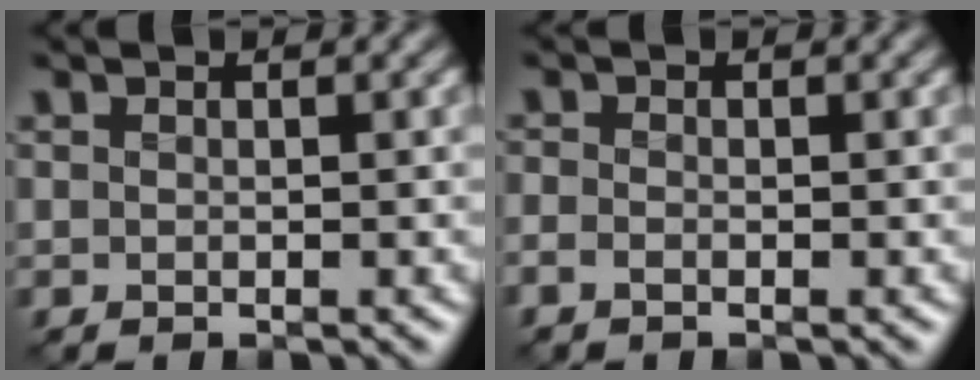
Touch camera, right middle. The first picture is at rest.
{"total": 1.5, "force": [-0.9, 0.8, 0.8], "torque": [-0.023, -0.006, -0.024]}